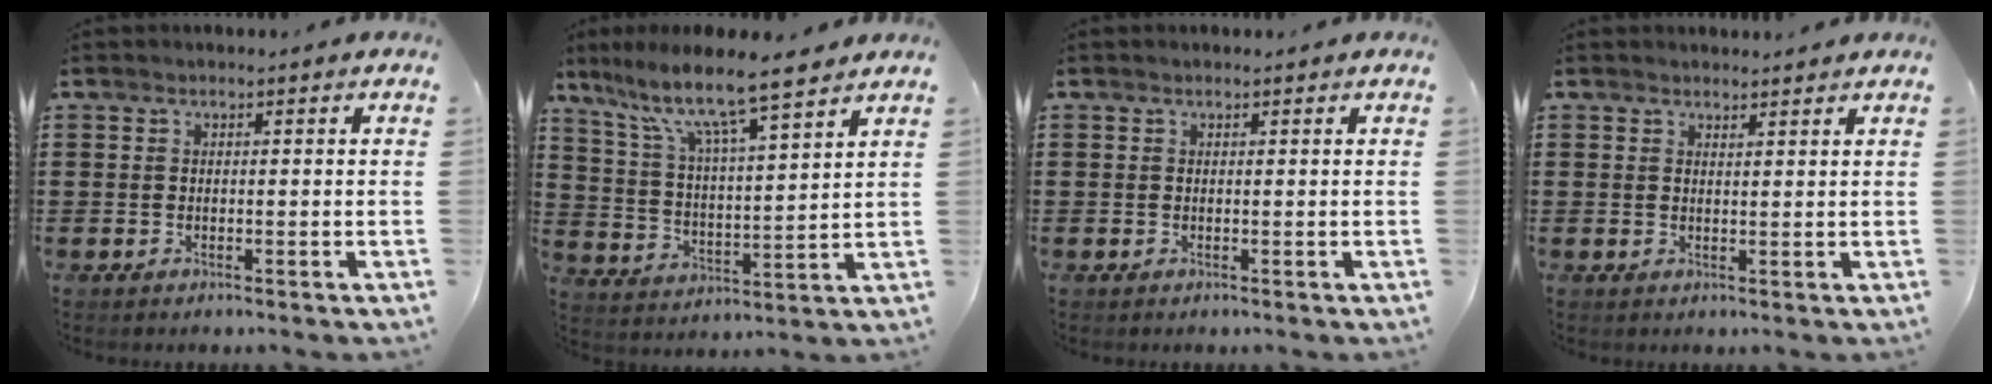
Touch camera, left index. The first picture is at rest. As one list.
[{"total": 9.9, "force": [7.8, 1.4, 6.0], "torque": [-0.143, -0.038, 0.130]}, {"total": 0.0}, {"total": 1.6, "force": [1.6, 0.2, 0.3], "torque": [-0.008, 0.001, 0.031]}]